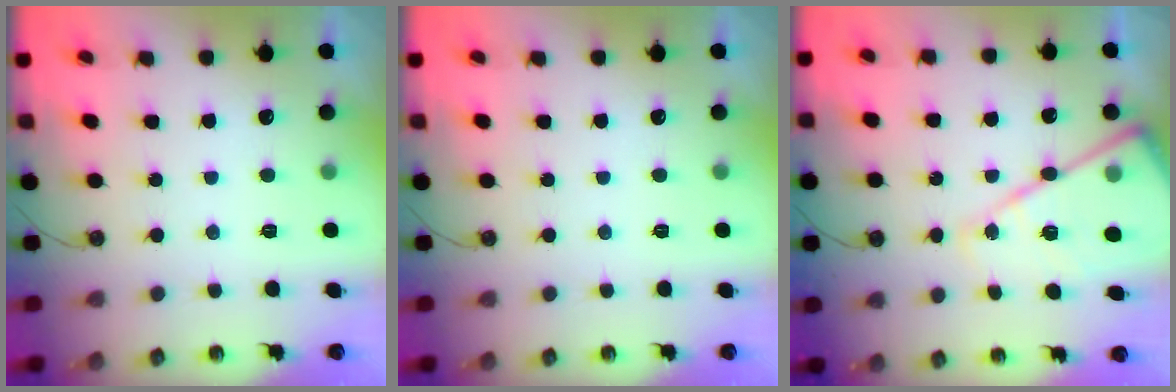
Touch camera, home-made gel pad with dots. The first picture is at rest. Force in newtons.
{"total": 0.0}
{"total": 19.0, "press": 18.9, "slide": 1.7}